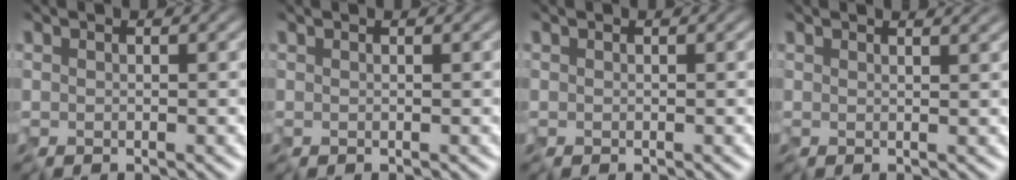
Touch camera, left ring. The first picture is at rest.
{"total": 0.0}
{"total": 0.0}
{"total": 3.8, "force": [2.9, 1.5, 1.9], "torque": [-0.017, 0.026, 0.012]}